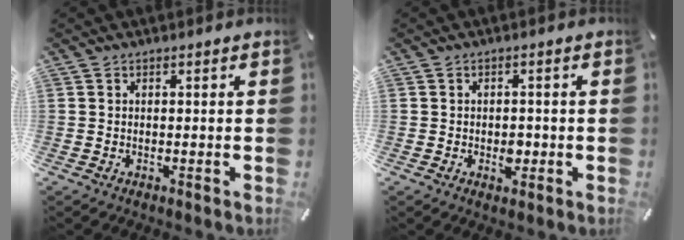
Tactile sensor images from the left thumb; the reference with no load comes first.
{"total": 3.6, "force": [-0.9, 2.3, 2.6], "torque": [-0.037, 0.000, -0.014]}